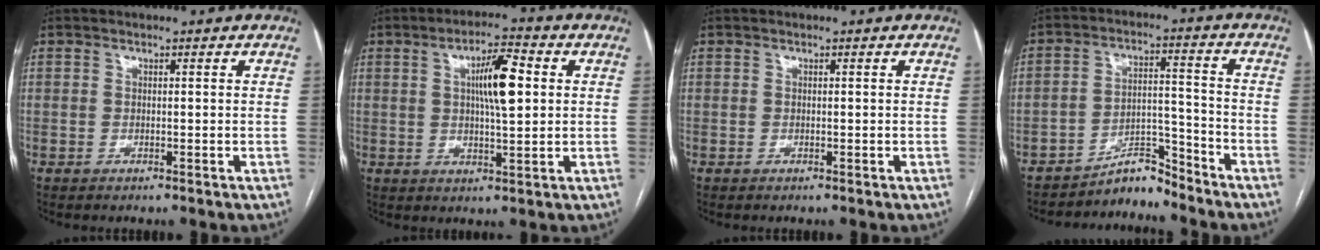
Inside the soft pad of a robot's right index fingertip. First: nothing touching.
{"total": 8.2, "force": [1.7, 1.5, 7.9], "torque": [-0.136, 0.010, 0.028]}
{"total": 0.0}
{"total": 5.5, "force": [-5.4, 0.9, 0.3], "torque": [0.002, 0.027, -0.088]}